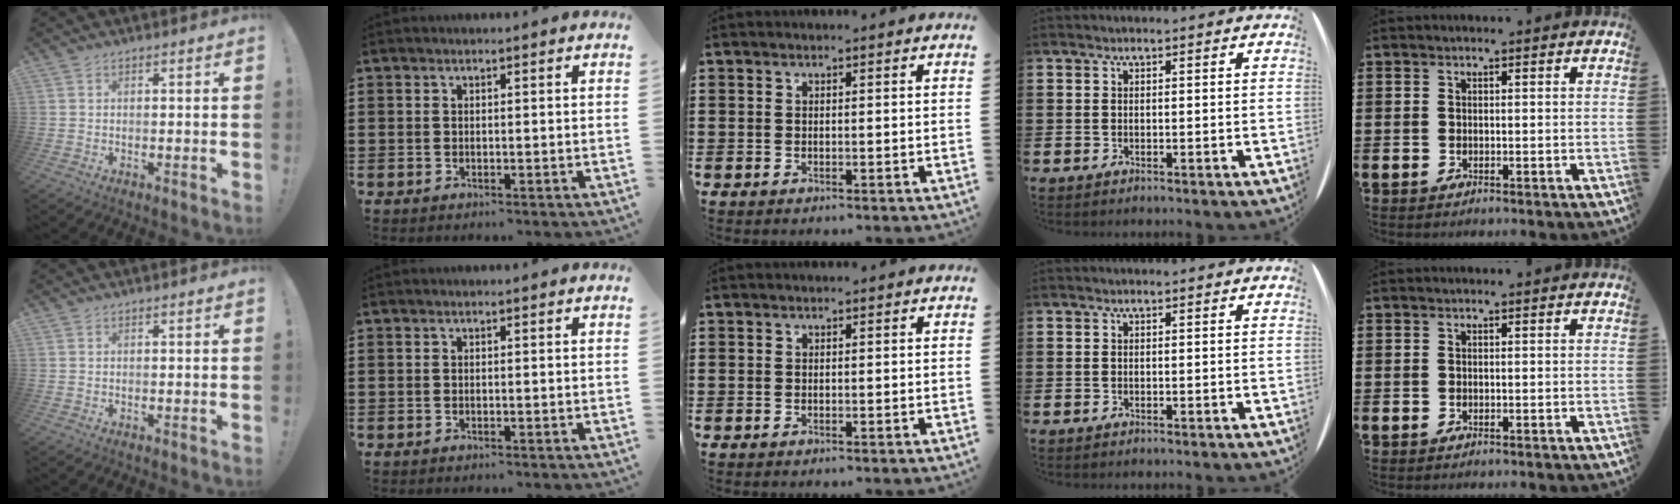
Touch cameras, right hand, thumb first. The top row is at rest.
{}